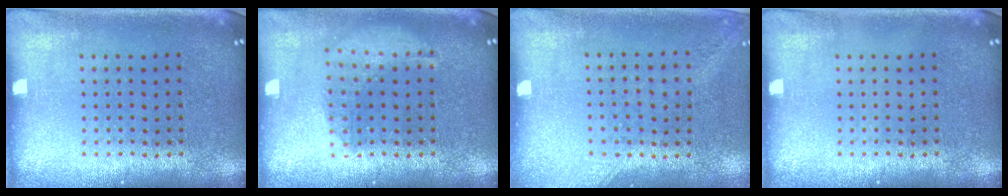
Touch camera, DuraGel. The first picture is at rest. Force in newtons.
{"total": 1.4, "press": 1.3, "slide": 0.6}
{"total": 1.4, "press": 1.1, "slide": 0.9}
{"total": 0.0}